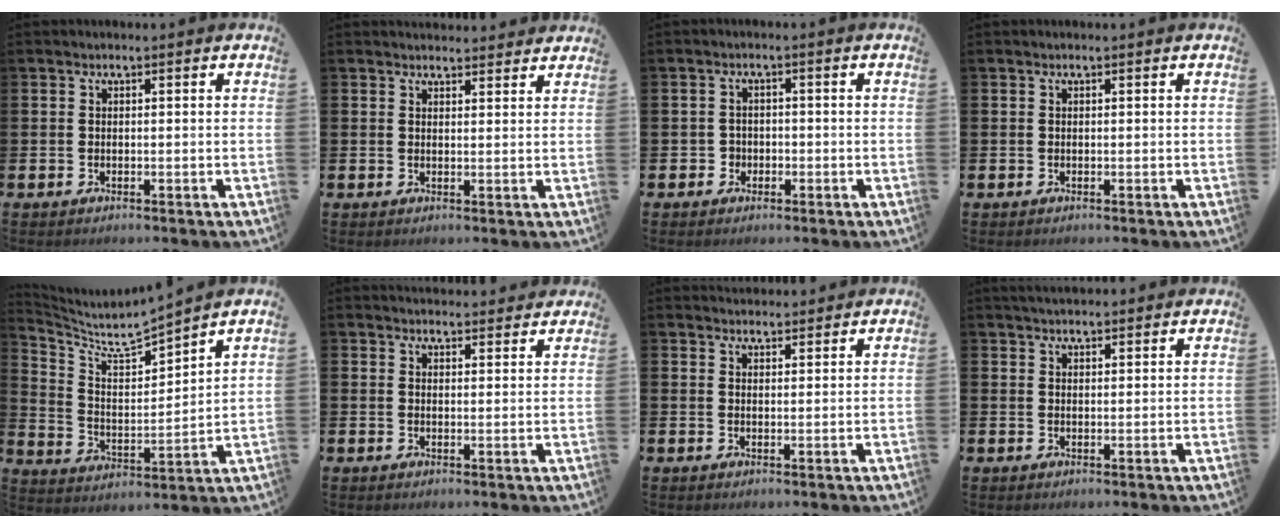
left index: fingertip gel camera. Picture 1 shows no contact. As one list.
[{"total": 2.4, "force": [2.4, 0.5, -0.1], "torque": [0.008, -0.013, 0.042]}, {"total": 1.8, "force": [-0.7, 1.6, 0.0], "torque": [-0.006, 0.005, -0.019]}, {"total": 0.0}, {"total": 5.9, "force": [5.4, 1.0, 2.2], "torque": [-0.078, -0.047, 0.086]}, {"total": 3.2, "force": [3.1, 0.6, -0.1], "torque": [0.005, -0.019, 0.055]}, {"total": 2.6, "force": [2.5, 0.6, -0.2], "torque": [0.005, -0.014, 0.045]}, {"total": 2.7, "force": [2.7, 0.5, 0.3], "torque": [-0.010, -0.007, 0.049]}]